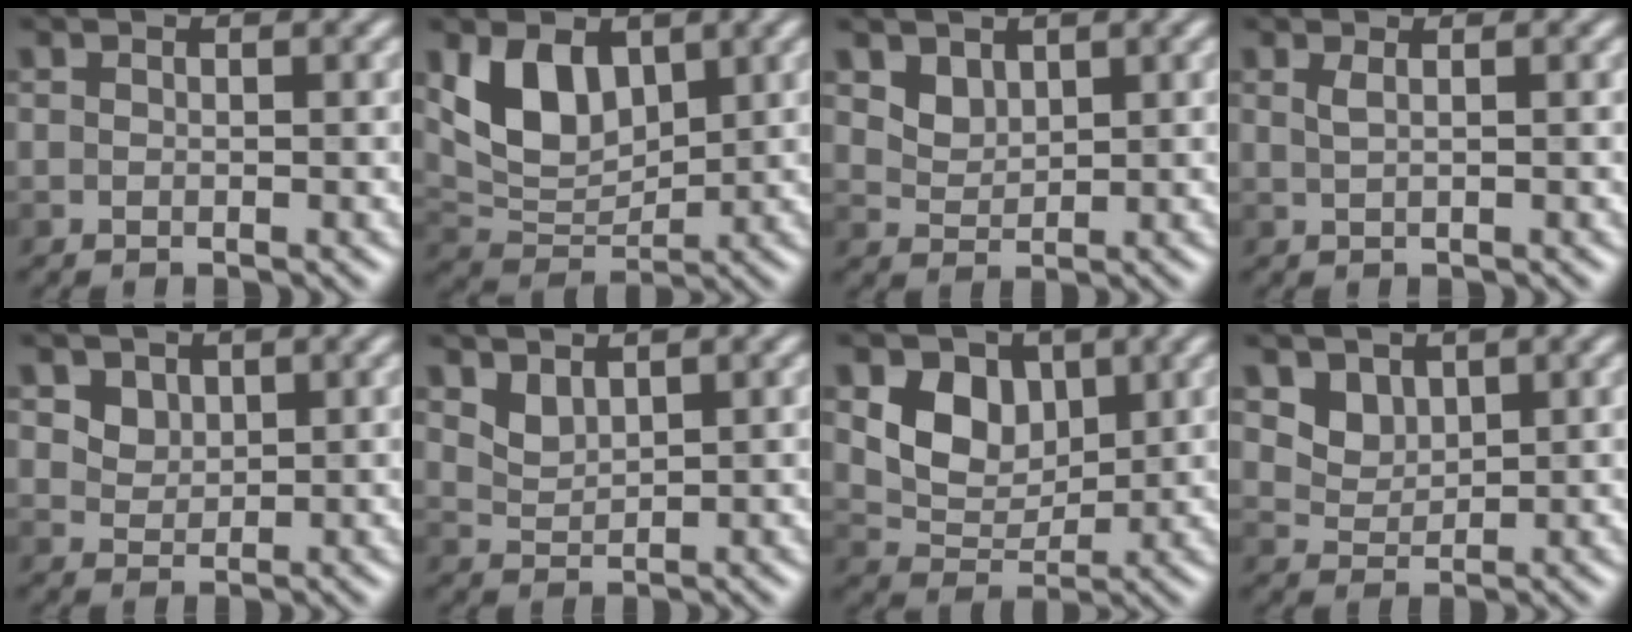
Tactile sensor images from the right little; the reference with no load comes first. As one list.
[{"total": 5.3, "force": [2.3, 3.3, 3.5], "torque": [-0.067, -0.010, 0.044]}, {"total": 1.9, "force": [1.3, 1.2, 0.7], "torque": [-0.016, -0.008, 0.032]}, {"total": 1.1, "force": [0.5, 0.5, 0.9], "torque": [-0.012, 0.002, 0.007]}, {"total": 1.9, "force": [1.1, 1.4, 0.7], "torque": [-0.017, -0.012, 0.034]}, {"total": 1.8, "force": [1.4, 0.8, 0.8], "torque": [-0.019, -0.005, 0.035]}, {"total": 5.1, "force": [1.7, 3.8, 3.0], "torque": [-0.059, -0.007, 0.031]}, {"total": 2.8, "force": [1.8, 1.9, 1.1], "torque": [-0.030, -0.017, 0.054]}]